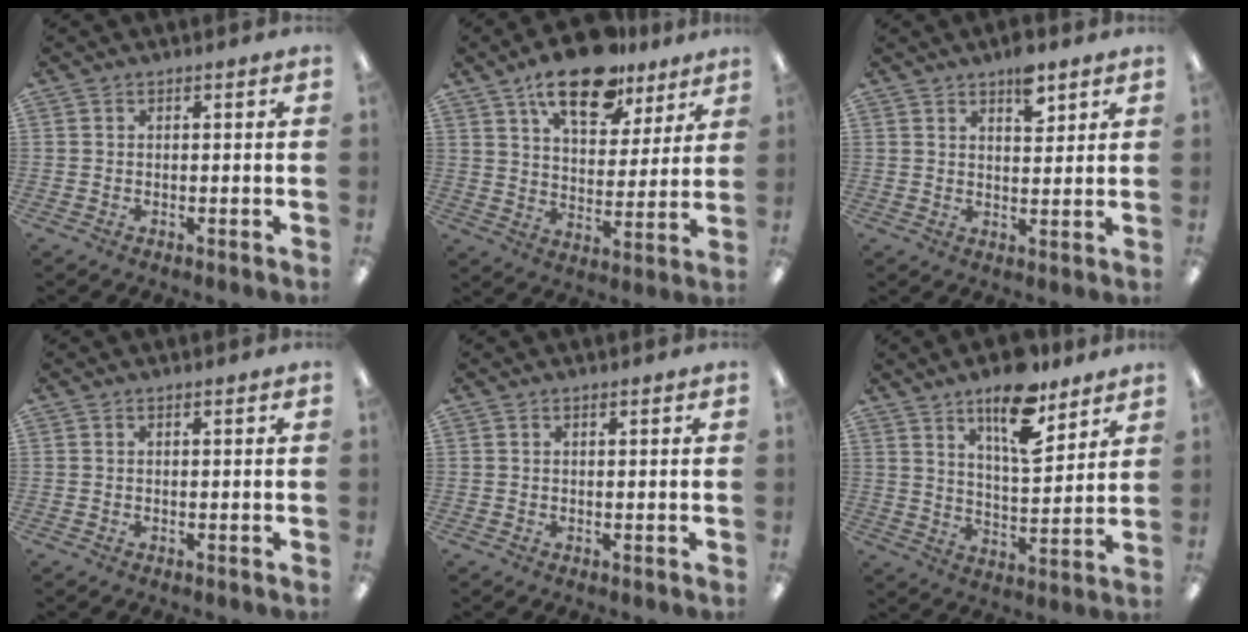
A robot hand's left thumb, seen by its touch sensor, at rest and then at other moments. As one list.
[{"total": 17.4, "force": [12.0, 8.0, 9.7], "torque": [-0.151, -0.057, 0.206]}, {"total": 6.6, "force": [4.5, 2.8, 3.9], "torque": [-0.040, -0.028, 0.072]}, {"total": 0.0}, {"total": 0.5, "force": [0.5, 0.1, 0.2], "torque": [-0.005, 0.000, 0.009]}, {"total": 15.2, "force": [10.6, 5.5, 9.5], "torque": [-0.144, -0.056, 0.175]}]